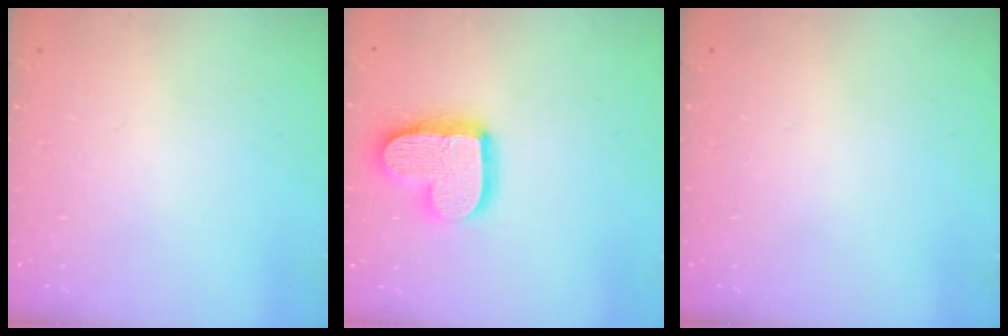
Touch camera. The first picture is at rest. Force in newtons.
{"total": 15.6, "press": 15.5, "slide": 1.3}
{"total": 0.0}